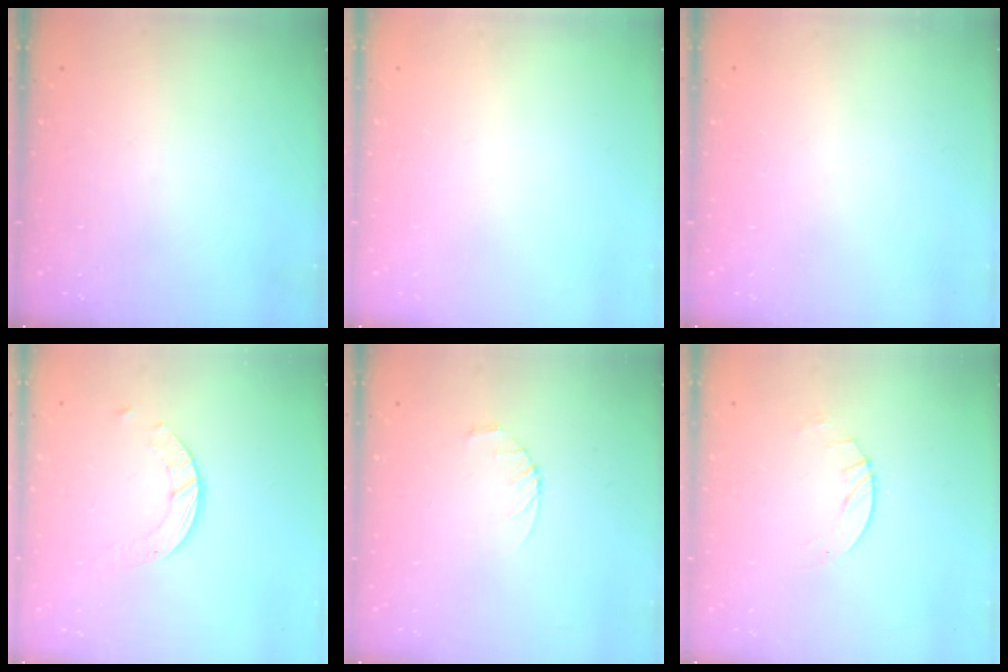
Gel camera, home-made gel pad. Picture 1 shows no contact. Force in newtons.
{"total": 0.0}
{"total": 0.0}
{"total": 4.5, "press": 4.5, "slide": 0.3}
{"total": 3.4, "press": 3.3, "slide": 0.4}
{"total": 2.8, "press": 2.8, "slide": 0.4}